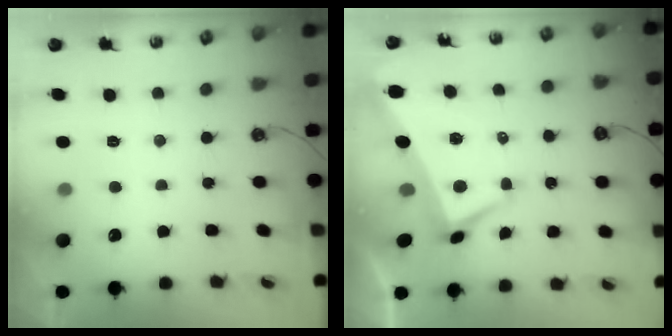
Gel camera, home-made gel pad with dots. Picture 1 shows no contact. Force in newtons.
{"total": 5.2, "press": 5.0, "slide": 1.2}